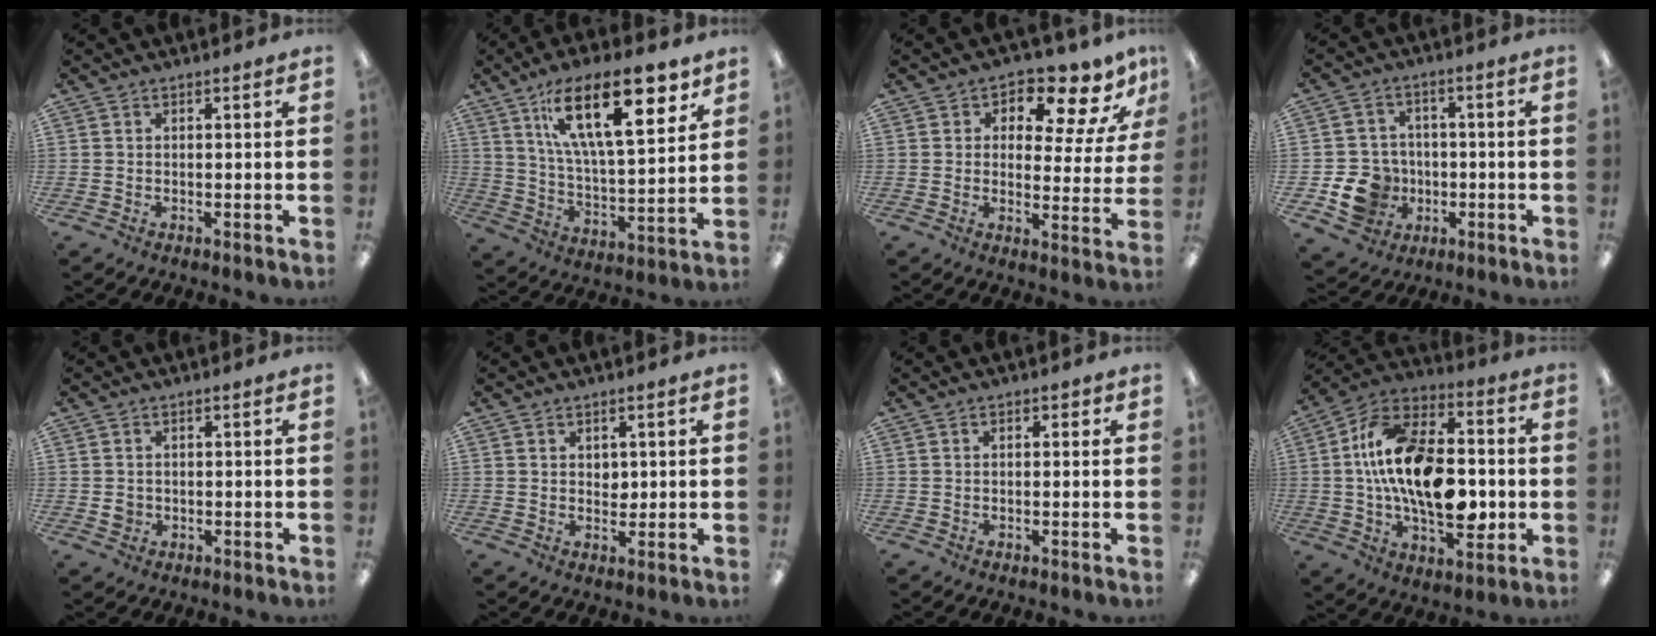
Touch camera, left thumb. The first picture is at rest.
{"total": 22.8, "force": [12.4, 8.6, 17.1], "torque": [-0.268, -0.049, 0.199]}
{"total": 9.2, "force": [6.4, 4.1, 5.1], "torque": [-0.072, -0.050, 0.108]}
{"total": 10.6, "force": [-3.1, 9.4, 3.5], "torque": [-0.089, 0.028, -0.046]}
{"total": 2.0, "force": [0.0, 1.8, 0.9], "torque": [-0.010, 0.001, -0.003]}
{"total": 2.5, "force": [1.1, 1.8, 1.2], "torque": [-0.010, -0.002, 0.016]}
{"total": 1.2, "force": [0.3, 0.7, 0.9], "torque": [-0.010, 0.000, 0.004]}
{"total": 21.3, "force": [0.0, 13.0, 16.9], "torque": [-0.302, 0.009, 0.003]}